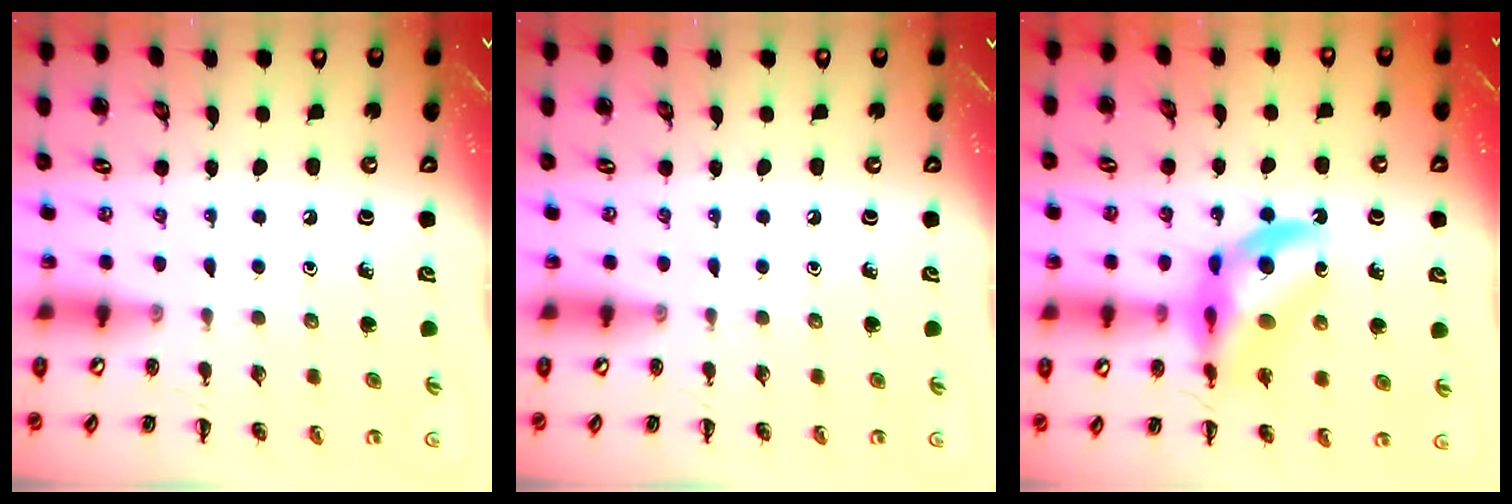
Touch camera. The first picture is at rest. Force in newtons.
{"total": 0.0}
{"total": 13.2, "press": 12.6, "slide": 4.2}